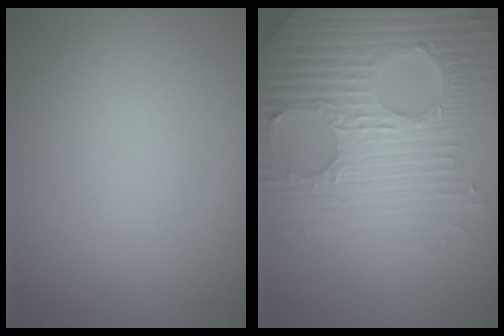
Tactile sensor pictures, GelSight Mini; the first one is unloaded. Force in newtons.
{"total": 7.2, "press": 7.0, "slide": 1.7}